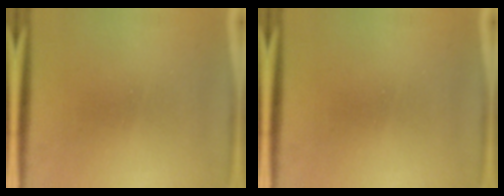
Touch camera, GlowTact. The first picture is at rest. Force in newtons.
{"total": 0.0}